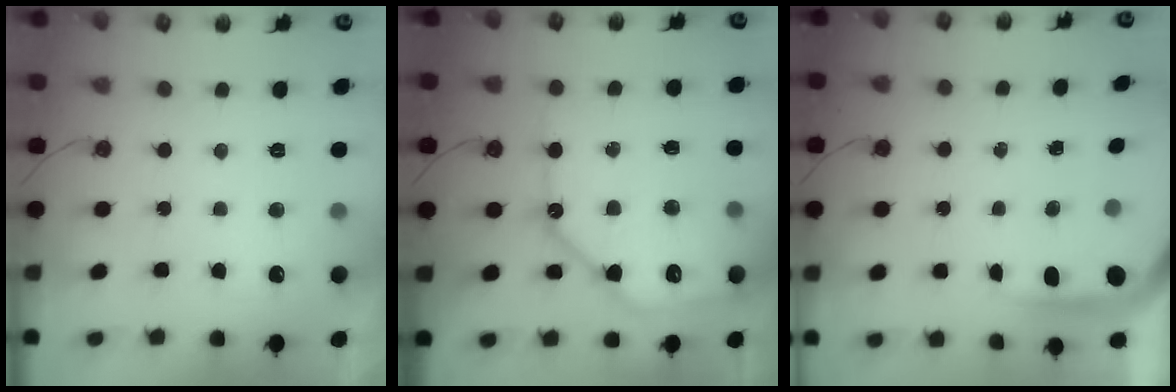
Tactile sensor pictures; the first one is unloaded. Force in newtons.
{"total": 14.2, "press": 14.1, "slide": 1.6}
{"total": 4.6, "press": 4.6, "slide": 0.4}